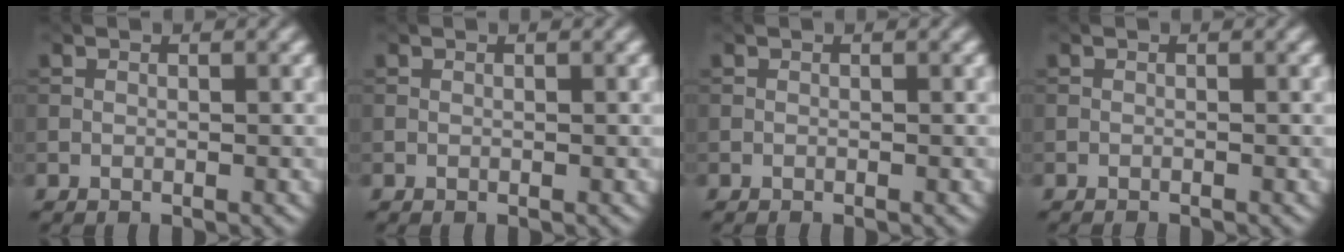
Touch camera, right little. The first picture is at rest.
{"total": 0.0}
{"total": 0.0}
{"total": 0.6, "force": [-0.6, 0.1, 0.2], "torque": [0.002, 0.000, -0.011]}